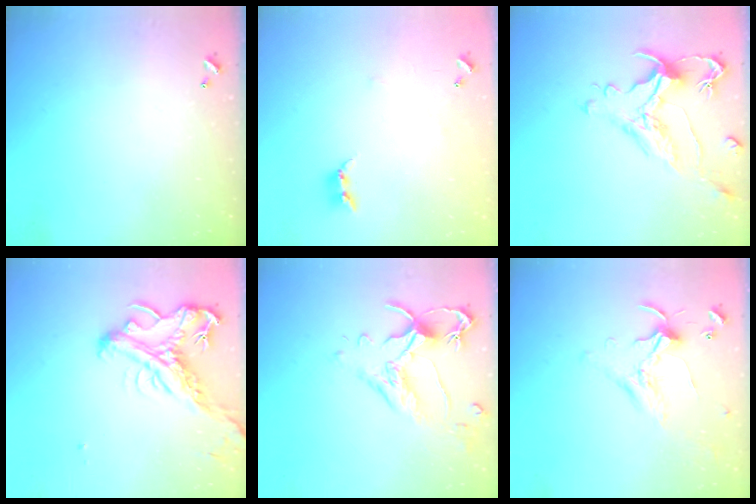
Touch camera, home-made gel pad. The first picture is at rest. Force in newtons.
{"total": 3.6, "press": 3.6, "slide": 0.6}
{"total": 1.4, "press": 0.2, "slide": 1.4}
{"total": 2.6, "press": 2.2, "slide": 1.4}
{"total": 2.6, "press": 2.2, "slide": 1.3}
{"total": 0.9, "press": 0.8, "slide": 0.4}